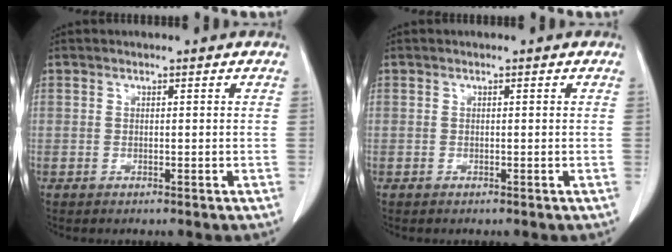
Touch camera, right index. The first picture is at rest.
{"total": 0.0}